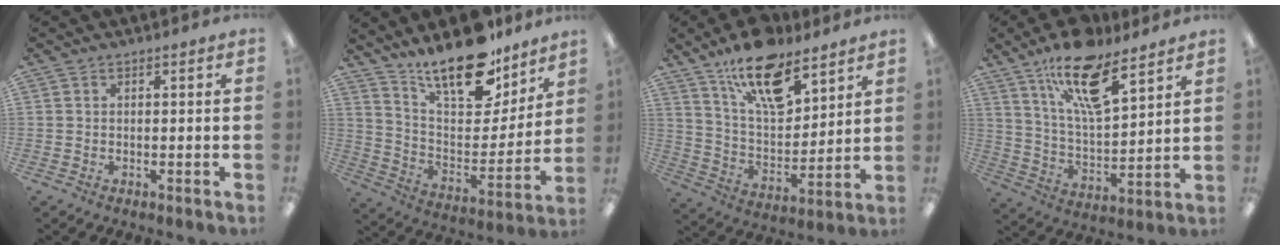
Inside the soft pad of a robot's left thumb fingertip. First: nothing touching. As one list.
[{"total": 20.2, "force": [16.2, 7.5, 9.5], "torque": [-0.161, -0.114, 0.284]}, {"total": 17.6, "force": [12.2, 7.5, 10.3], "torque": [-0.172, -0.062, 0.212]}, {"total": 17.8, "force": [11.8, 6.4, 11.7], "torque": [-0.200, -0.056, 0.199]}]